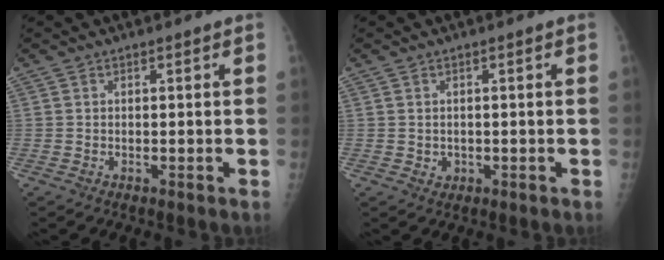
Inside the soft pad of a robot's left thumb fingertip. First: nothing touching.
{"total": 1.4, "force": [-0.2, 1.3, 0.6], "torque": [-0.004, 0.002, 0.003]}